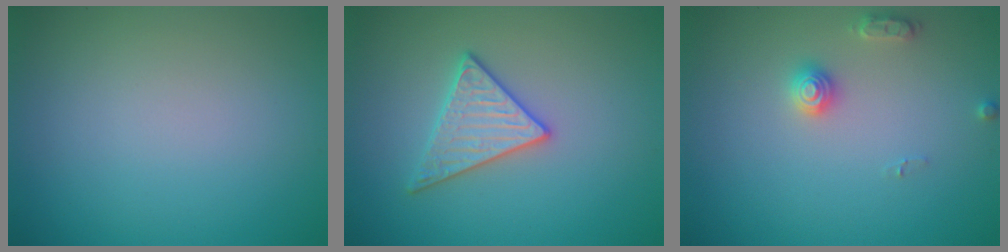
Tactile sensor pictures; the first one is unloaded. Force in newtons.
{"total": 3.0, "press": 3.0, "slide": 0.1}
{"total": 2.0, "press": 2.0, "slide": 0.3}